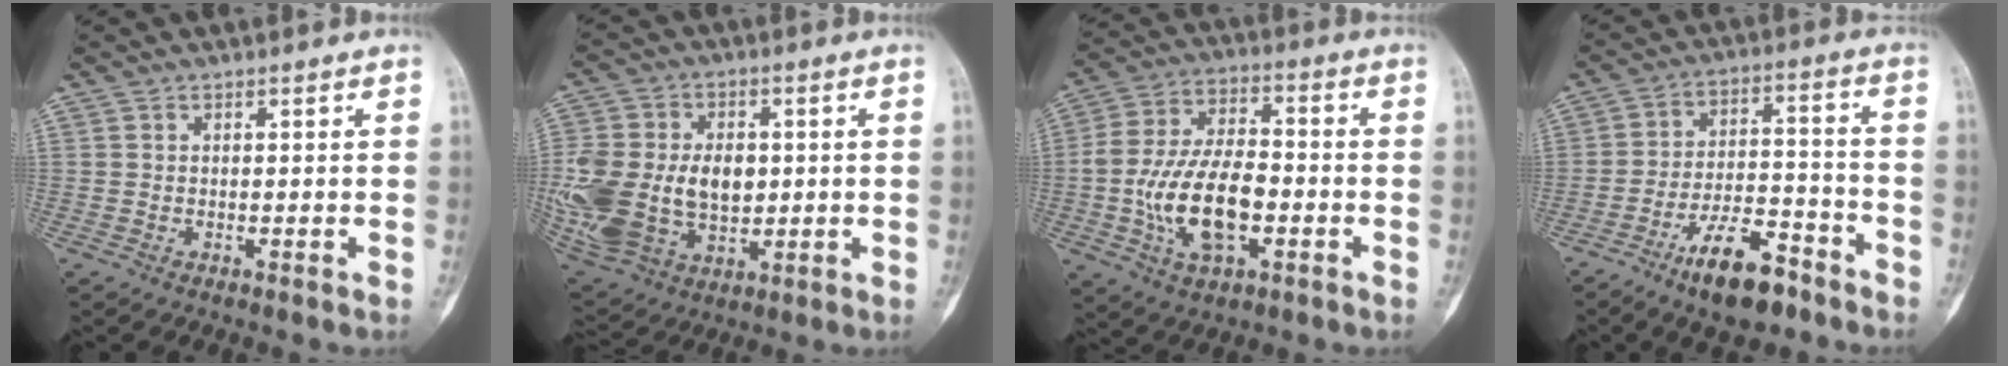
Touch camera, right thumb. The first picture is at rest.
{"total": 24.2, "force": [-0.4, 16.8, 17.4], "torque": [-0.387, 0.001, 0.013]}
{"total": 16.3, "force": [-3.6, 8.7, 13.3], "torque": [-0.251, 0.028, -0.062]}
{"total": 12.5, "force": [-8.3, 4.8, 8.1], "torque": [-0.123, 0.062, -0.142]}